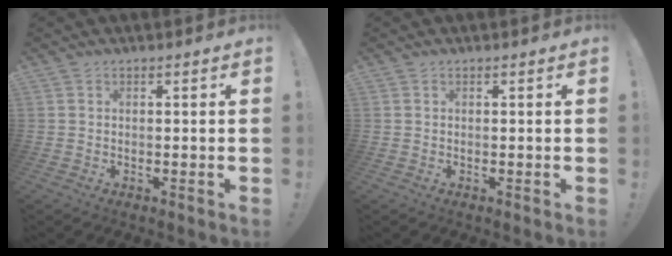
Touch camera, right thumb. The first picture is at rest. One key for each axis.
{"total": 0.0}